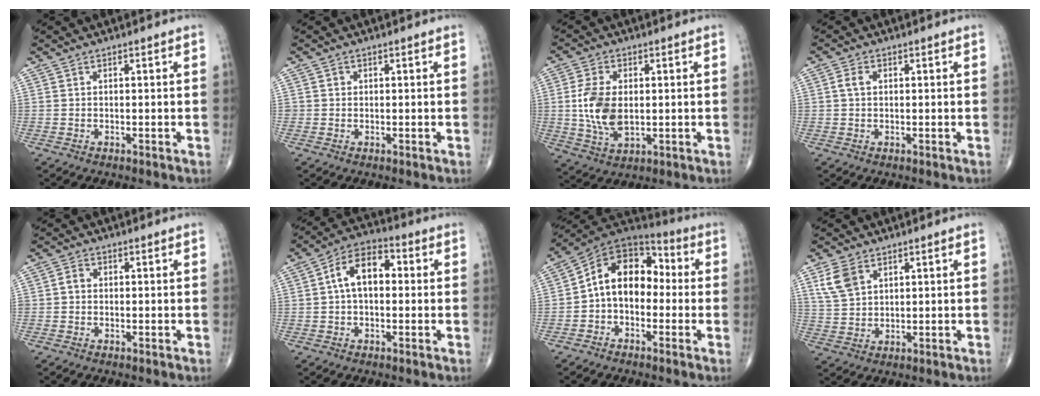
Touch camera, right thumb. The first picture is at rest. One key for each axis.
{"total": 0.8, "fx": 0.0, "fy": 0.8, "fz": 0.0, "tx": 0.008, "ty": 0.004, "tz": -0.001}
{"total": 9.9, "fx": 0.4, "fy": 5.8, "fz": 7.9, "tx": -0.157, "ty": -0.005, "tz": 0.013}
{"total": 1.9, "fx": 0.4, "fy": 1.4, "fz": 1.3, "tx": -0.024, "ty": 0.007, "tz": 0.003}
{"total": 1.8, "fx": -0.1, "fy": 1.6, "fz": 0.9, "tx": -0.004, "ty": 0.006, "tz": -0.008}
{"total": 9.6, "fx": 1.0, "fy": 5.9, "fz": 7.6, "tx": -0.118, "ty": 0.032, "tz": 0.007}
{"total": 13.1, "fx": -0.7, "fy": 9.2, "fz": 9.3, "tx": -0.118, "ty": 0.049, "tz": -0.030}
{"total": 6.0, "fx": 3.0, "fy": 3.8, "fz": 3.5, "tx": -0.062, "ty": -0.007, "tz": 0.067}